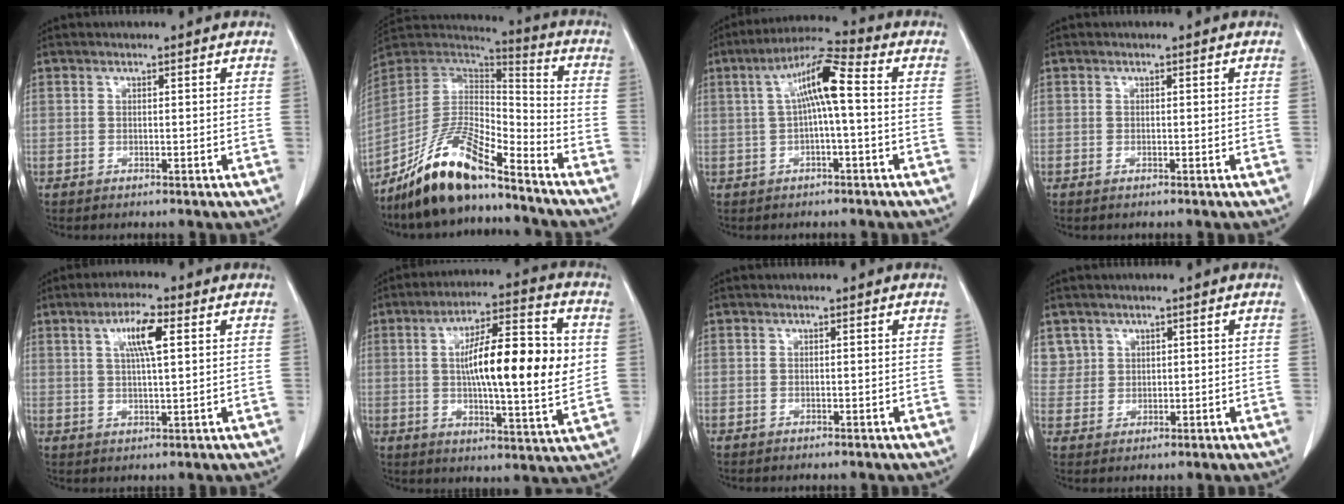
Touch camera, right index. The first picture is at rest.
{"total": 15.0, "force": [-11.4, 3.2, 9.2], "torque": [-0.171, 0.010, -0.210]}
{"total": 8.1, "force": [0.7, 0.6, 8.0], "torque": [-0.147, 0.027, 0.010]}
{"total": 0.0}
{"total": 6.3, "force": [2.3, 0.9, 5.8], "torque": [-0.107, 0.004, 0.041]}
{"total": 17.9, "force": [2.0, 3.1, 17.6], "torque": [-0.281, 0.011, 0.027]}
{"total": 0.0}
{"total": 3.7, "force": [2.2, 2.9, -0.3], "torque": [0.023, 0.002, 0.041]}